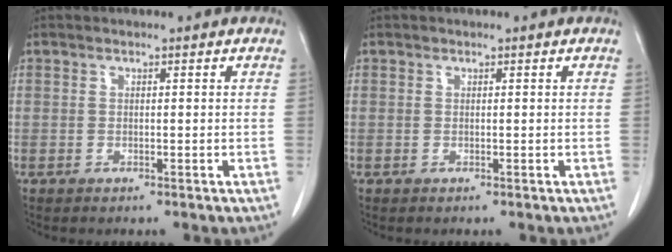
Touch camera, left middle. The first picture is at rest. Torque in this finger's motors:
{"motor_torque": [0.13, -0.12, -0.02, 0.00]}